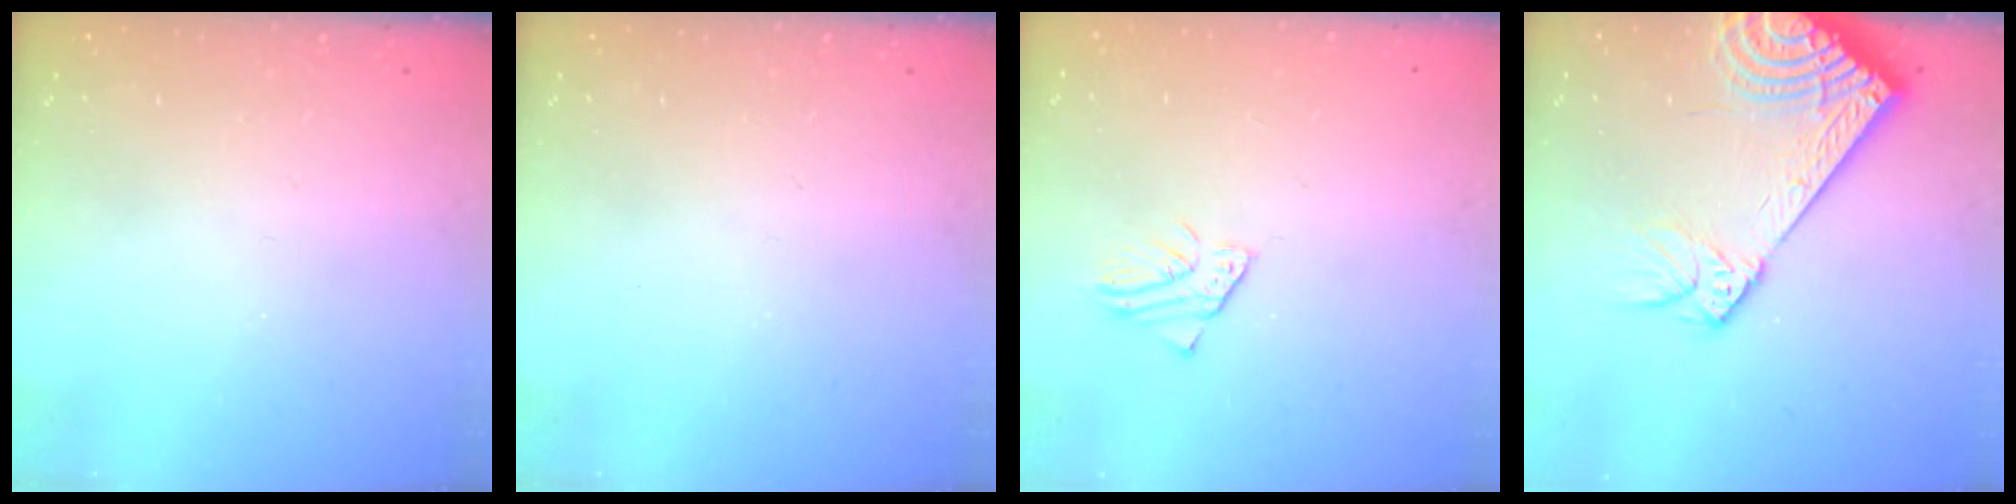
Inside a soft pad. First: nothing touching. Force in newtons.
{"total": 0.0}
{"total": 1.5, "press": 1.5, "slide": 0.1}
{"total": 13.5, "press": 13.2, "slide": 3.0}